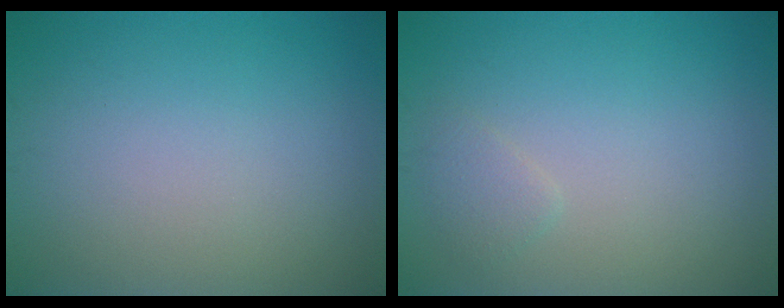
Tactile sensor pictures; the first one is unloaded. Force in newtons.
{"total": 1.1, "press": 1.1, "slide": 0.1}